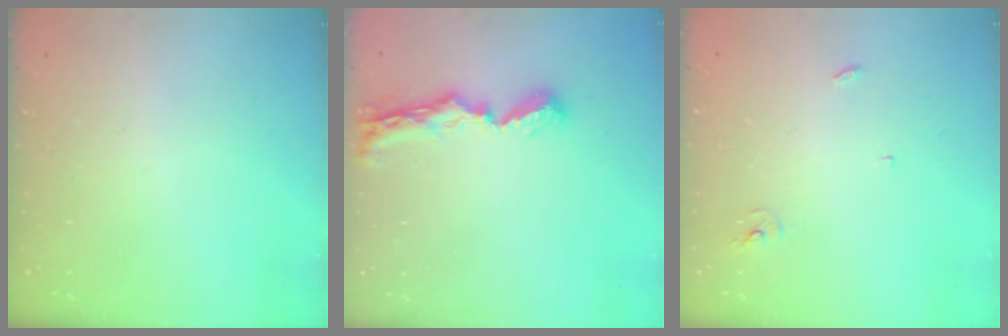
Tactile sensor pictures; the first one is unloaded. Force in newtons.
{"total": 8.7, "press": 8.7, "slide": 0.7}
{"total": 2.4, "press": 2.4, "slide": 0.1}